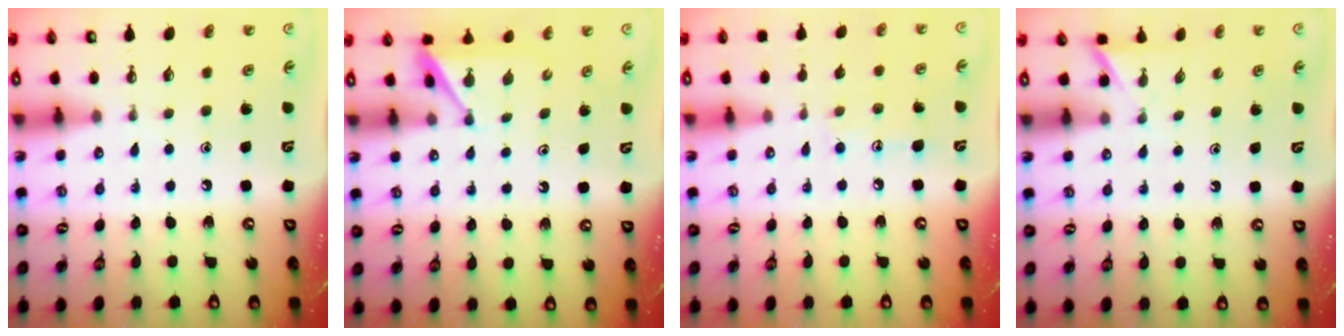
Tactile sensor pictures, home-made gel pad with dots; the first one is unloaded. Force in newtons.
{"total": 4.9, "press": 4.9, "slide": 0.2}
{"total": 8.9, "press": 8.9, "slide": 0.5}
{"total": 2.3, "press": 2.3, "slide": 0.2}